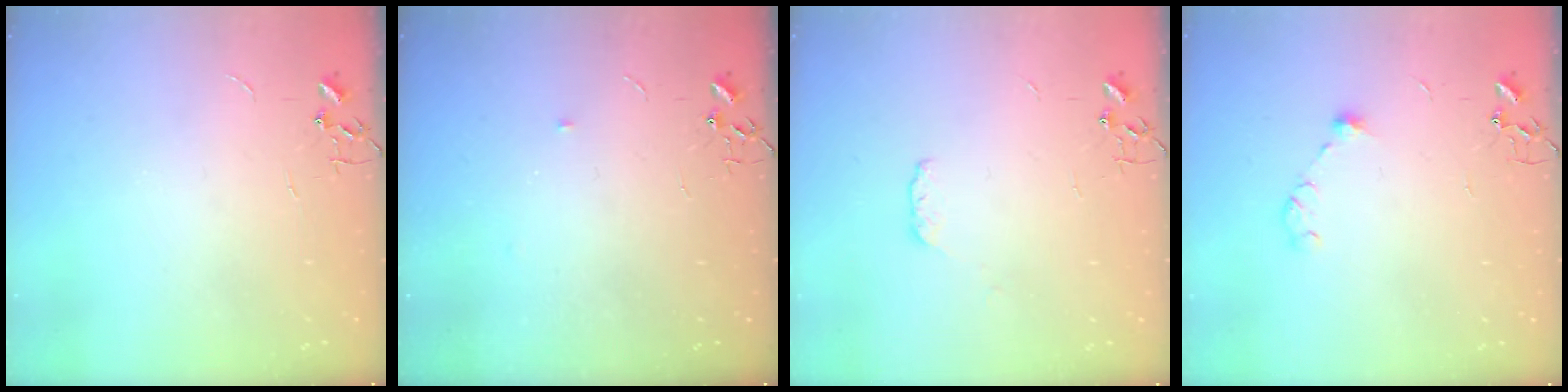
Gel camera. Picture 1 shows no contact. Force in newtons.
{"total": 3.0, "press": 2.9, "slide": 0.5}
{"total": 3.9, "press": 3.8, "slide": 0.6}
{"total": 7.9, "press": 7.8, "slide": 1.5}